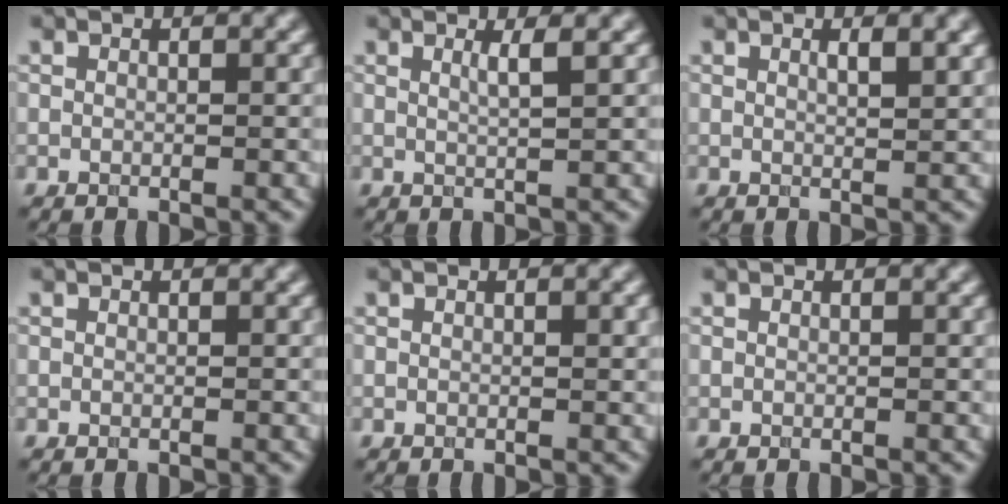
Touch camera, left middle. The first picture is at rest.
{"total": 1.8, "force": [0.7, 0.5, 1.7], "torque": [-0.021, 0.001, 0.005]}
{"total": 2.5, "force": [1.2, 0.7, 2.1], "torque": [-0.020, 0.002, 0.015]}
{"total": 0.0}
{"total": 0.8, "force": [0.2, 0.1, 0.7], "torque": [-0.009, 0.001, 0.002]}
{"total": 0.0}